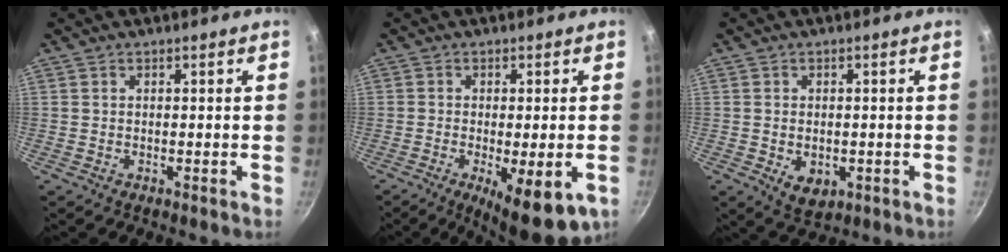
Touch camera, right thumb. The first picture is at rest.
{"total": 12.3, "force": [-4.9, 4.1, 10.5], "torque": [-0.139, -0.010, -0.062]}
{"total": 4.8, "force": [-1.2, 3.2, 3.4], "torque": [-0.044, 0.000, -0.007]}